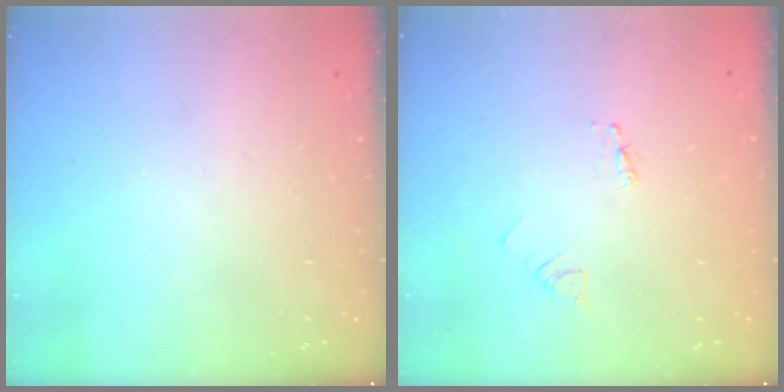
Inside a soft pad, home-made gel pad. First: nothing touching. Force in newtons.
{"total": 2.1, "press": 2.1, "slide": 0.1}